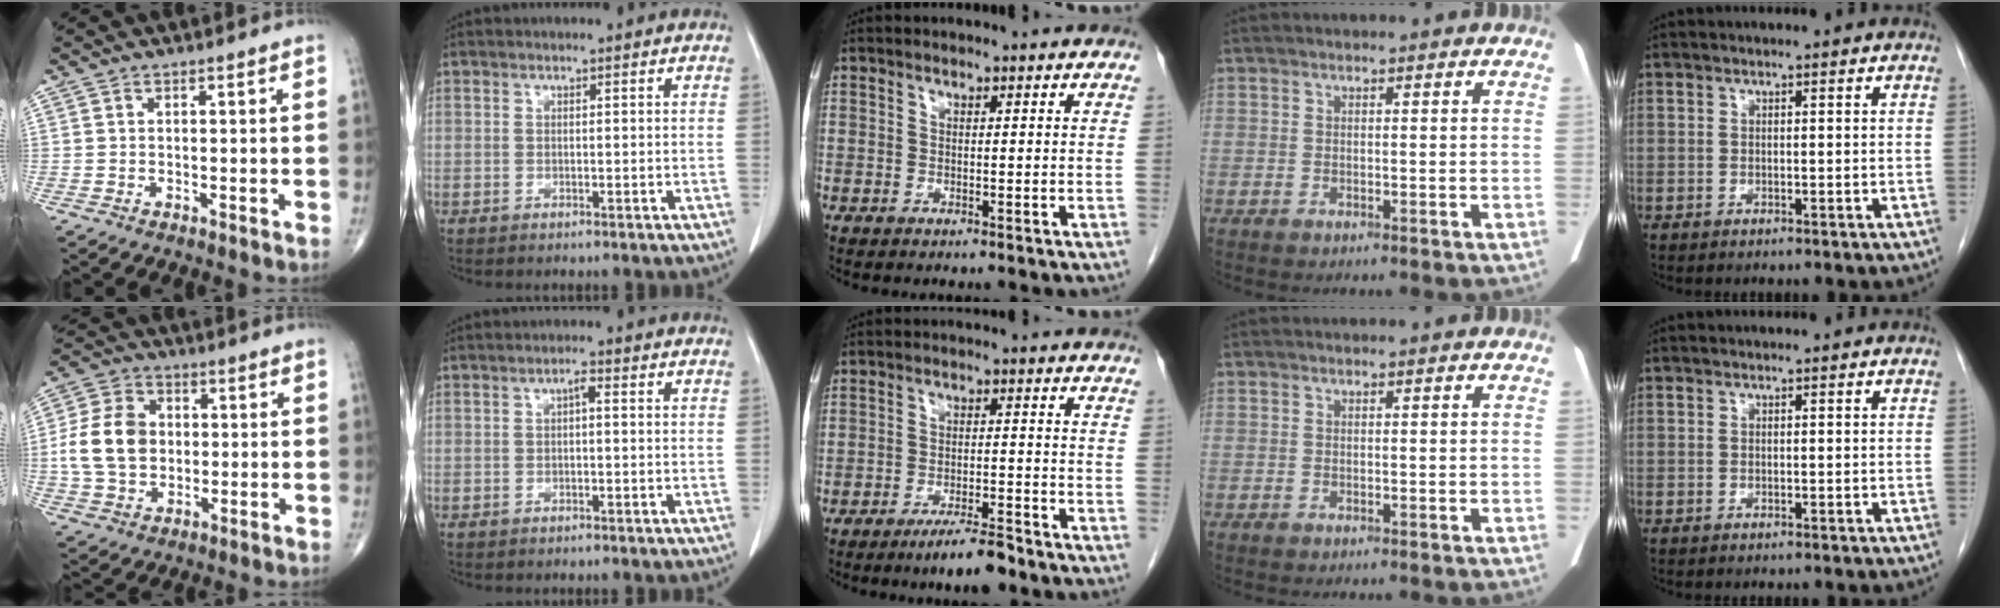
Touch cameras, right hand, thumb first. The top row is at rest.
{"thumb": {"total": 12.1, "force": [0.1, 9.2, 7.9], "torque": [-0.132, 0.015, 0.000]}, "index": {"total": 1.4, "force": [0.2, 0.4, 1.3], "torque": [-0.017, 0.006, 0.004]}, "middle": {"total": 5.4, "force": [-4.2, 0.4, 3.4], "torque": [-0.059, -0.009, -0.069]}}